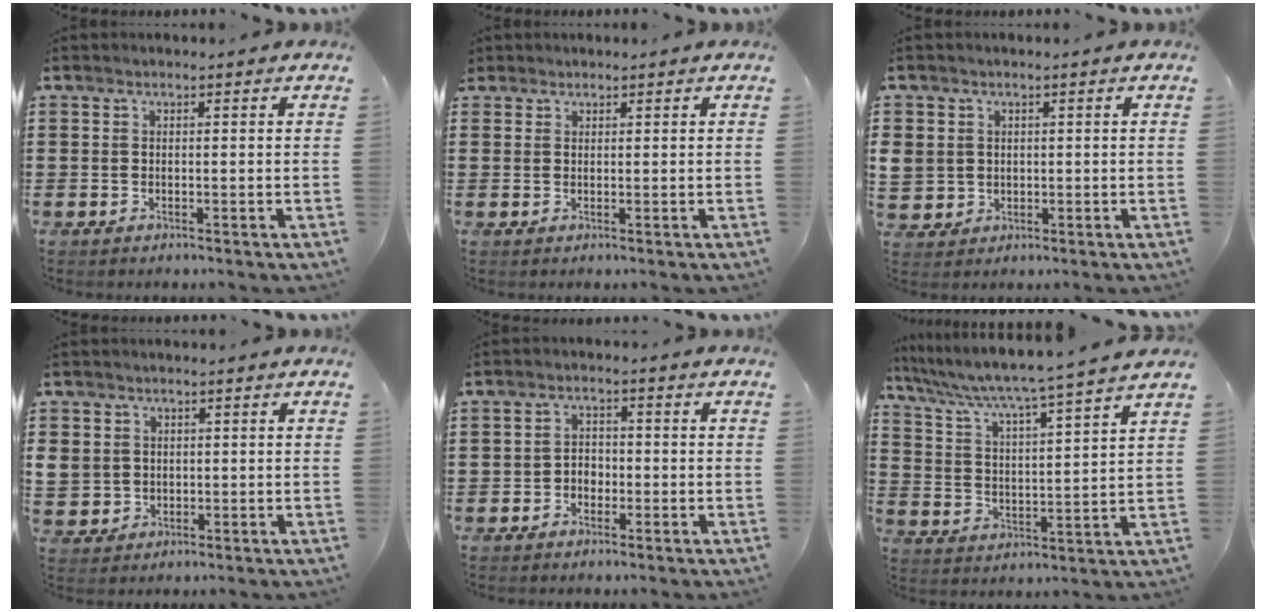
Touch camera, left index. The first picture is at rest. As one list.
[{"total": 1.1, "force": [1.0, 0.6, 0.0], "torque": [-0.004, 0.003, 0.019]}, {"total": 2.8, "force": [0.3, 2.7, 0.2], "torque": [-0.019, 0.009, 0.003]}, {"total": 3.1, "force": [0.5, 3.0, 0.1], "torque": [-0.020, 0.011, 0.007]}, {"total": 2.2, "force": [-1.2, 1.6, 0.8], "torque": [-0.020, 0.006, -0.028]}, {"total": 4.6, "force": [4.0, -0.9, 2.0], "torque": [-0.062, -0.041, 0.057]}]